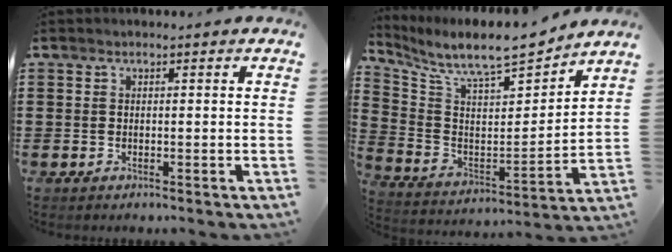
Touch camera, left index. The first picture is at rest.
{"total": 8.8, "force": [8.0, 1.3, 3.4], "torque": [-0.103, -0.057, 0.135]}